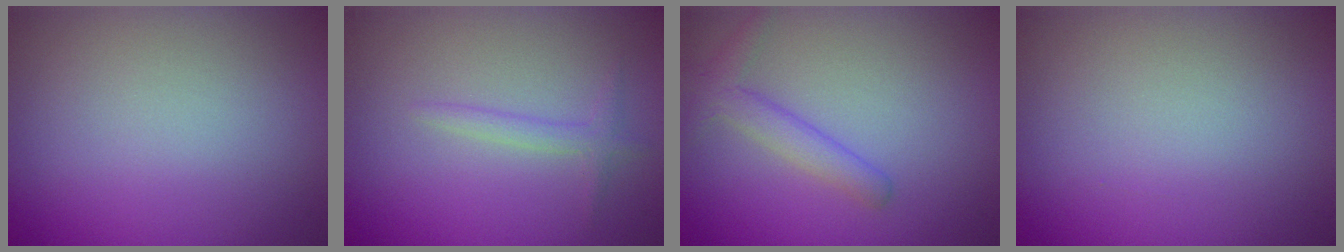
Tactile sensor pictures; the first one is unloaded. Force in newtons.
{"total": 1.3, "press": 1.3, "slide": 0.0}
{"total": 2.4, "press": 2.4, "slide": 0.1}
{"total": 0.0}